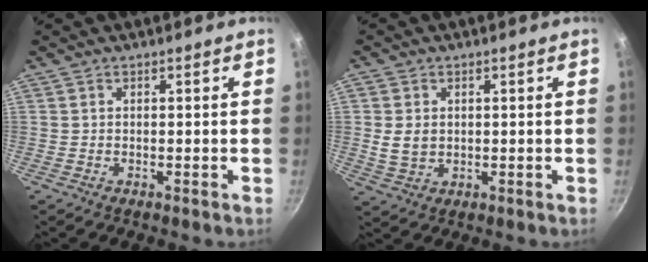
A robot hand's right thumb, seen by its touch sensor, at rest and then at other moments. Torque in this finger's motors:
{"motor_torque": [-0.28, 0.33, 0.18, -0.12, 0.19]}